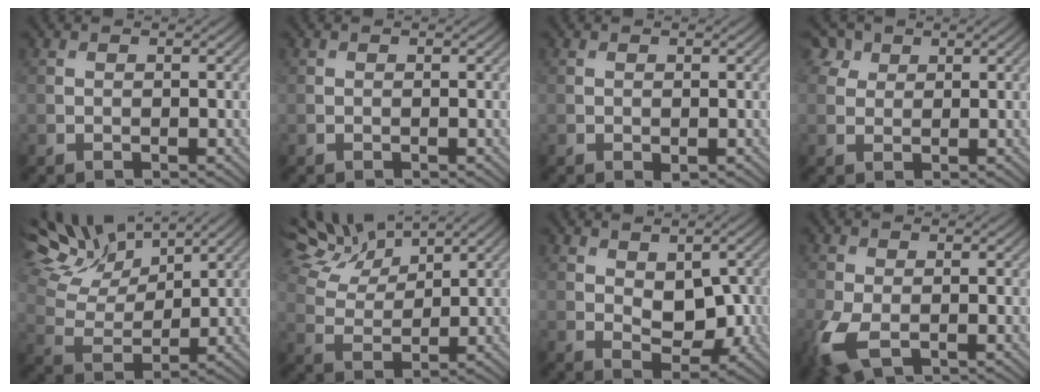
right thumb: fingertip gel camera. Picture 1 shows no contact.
{"total": 0.0}
{"total": 0.6, "force": [-0.2, 0.3, 0.5], "torque": [-0.007, -0.003, -0.001]}
{"total": 2.6, "force": [1.7, 1.9, 0.7], "torque": [-0.016, 0.003, 0.034]}
{"total": 11.4, "force": [8.8, 4.0, 5.9], "torque": [-0.155, 0.014, 0.139]}
{"total": 8.1, "force": [6.6, 2.5, 4.0], "torque": [-0.095, 0.019, 0.122]}
{"total": 5.4, "force": [0.7, 3.2, 4.3], "torque": [-0.071, -0.008, 0.016]}
{"total": 5.3, "force": [-1.8, 3.0, 4.0], "torque": [-0.114, -0.026, -0.032]}